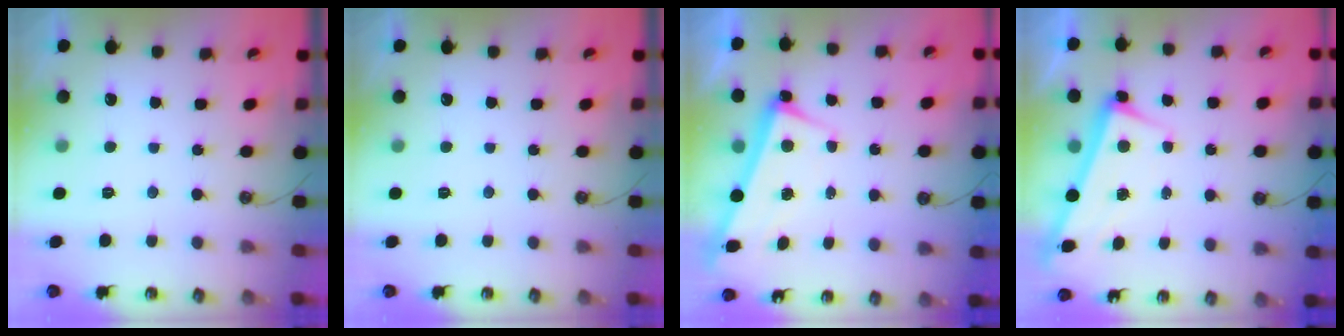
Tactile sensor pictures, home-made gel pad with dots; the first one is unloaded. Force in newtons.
{"total": 0.0}
{"total": 3.4, "press": 3.3, "slide": 0.9}
{"total": 2.6, "press": 2.5, "slide": 0.7}